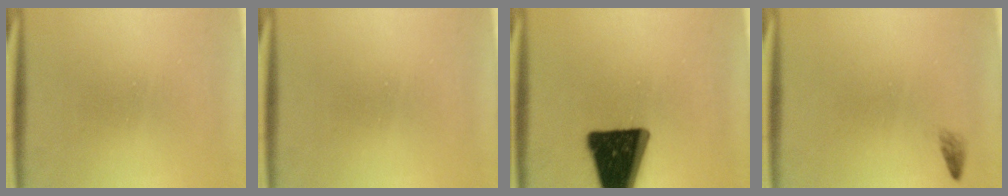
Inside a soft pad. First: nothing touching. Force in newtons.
{"total": 0.0}
{"total": 19.5}
{"total": 0.8}